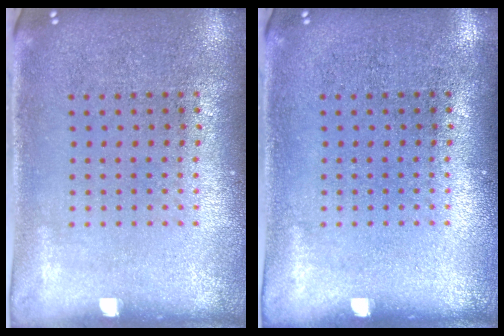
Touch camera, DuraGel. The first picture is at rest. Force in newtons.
{"total": 0.0}